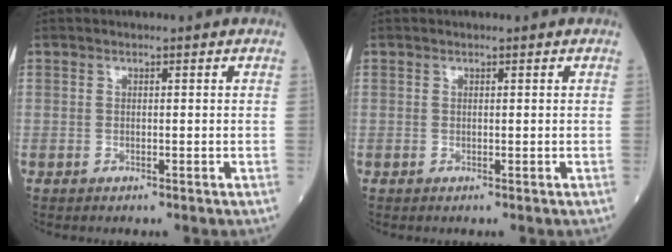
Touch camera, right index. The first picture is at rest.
{"total": 0.0}